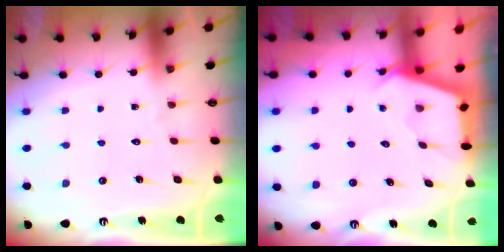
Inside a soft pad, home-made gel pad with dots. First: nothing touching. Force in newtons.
{"total": 2.6, "press": 2.6, "slide": 0.3}